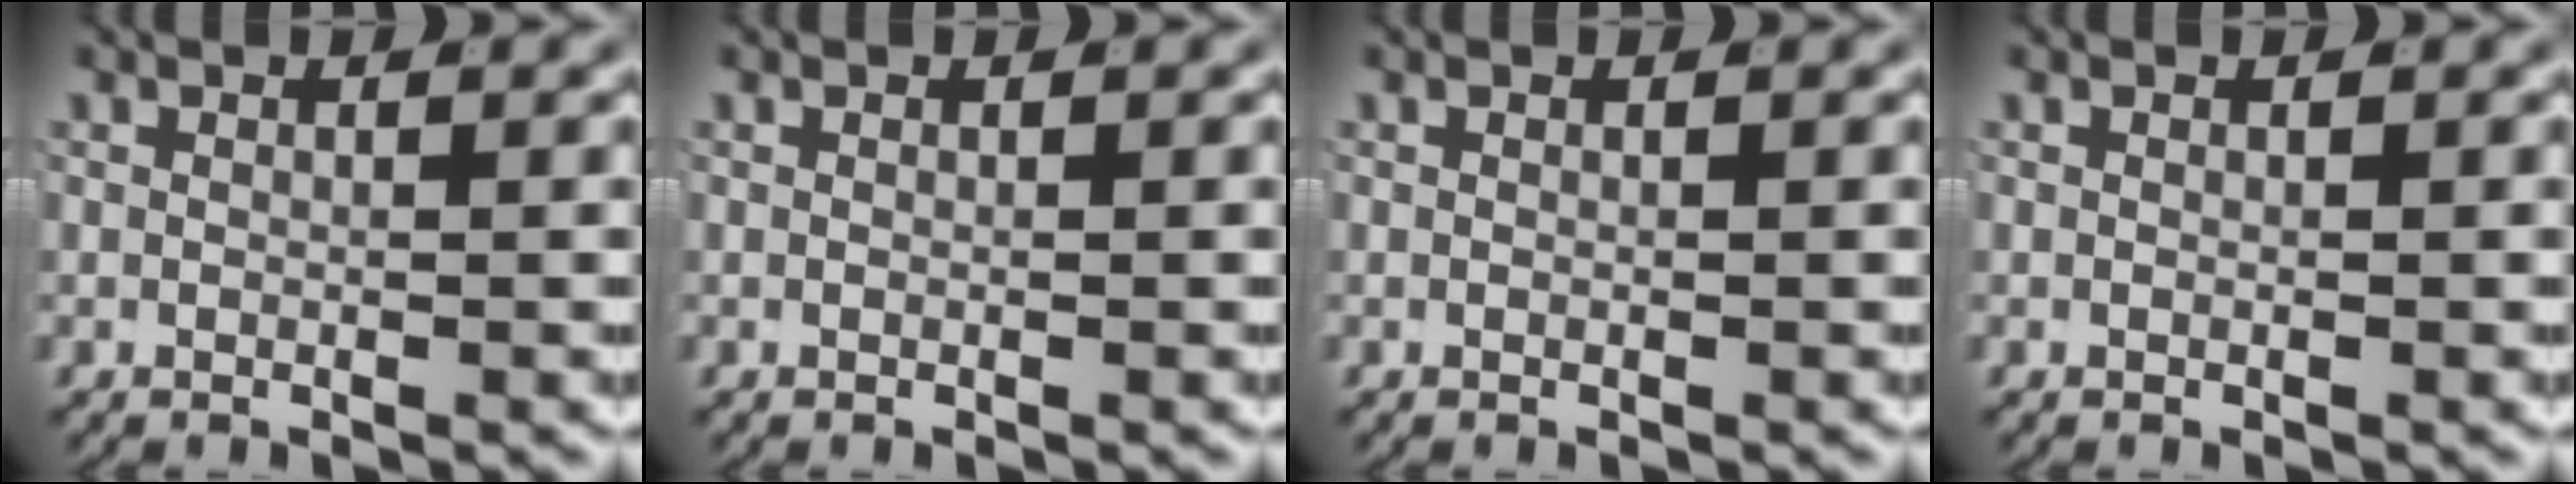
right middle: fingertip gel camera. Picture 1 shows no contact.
{"total": 0.0}
{"total": 0.0}
{"total": 0.0}